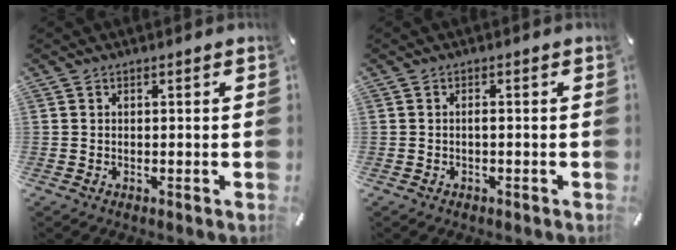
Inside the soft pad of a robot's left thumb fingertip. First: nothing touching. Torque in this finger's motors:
{"motor_torque": [-0.04, -0.12, 0.04, 0.18, -0.03]}